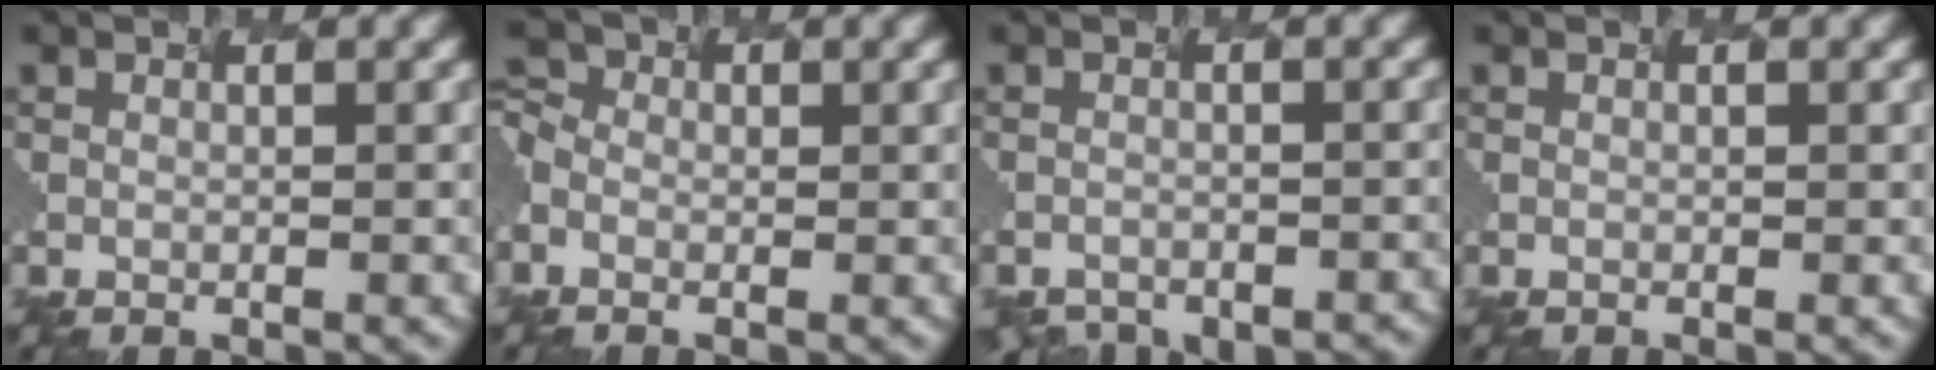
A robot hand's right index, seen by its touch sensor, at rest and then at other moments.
{"total": 3.9, "force": [-1.7, 2.9, 2.0], "torque": [-0.043, 0.014, -0.030]}
{"total": 6.4, "force": [-5.8, 2.4, 1.5], "torque": [-0.009, 0.001, -0.051]}
{"total": 0.0}